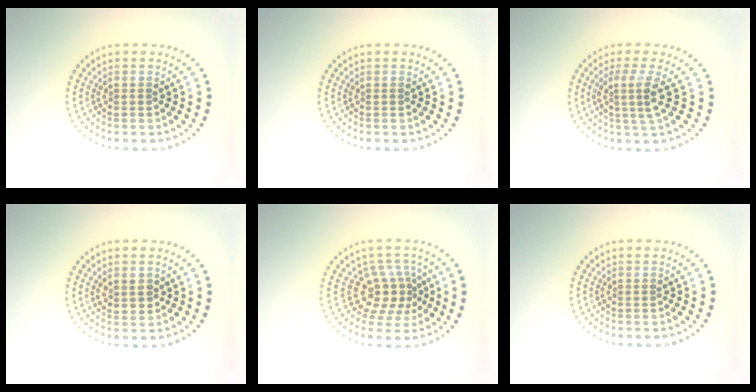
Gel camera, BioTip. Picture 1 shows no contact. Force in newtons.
{"total": 0.0}
{"total": 2.9, "press": 2.1, "slide": 2.0}
{"total": 1.6, "press": 1.5, "slide": 0.6}
{"total": 3.7, "press": 2.7, "slide": 2.4}
{"total": 0.0}